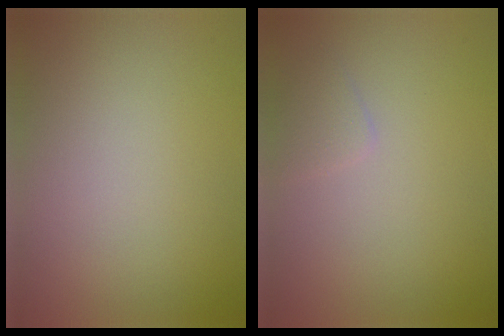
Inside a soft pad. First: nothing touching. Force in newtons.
{"total": 1.1, "press": 1.1, "slide": 0.1}